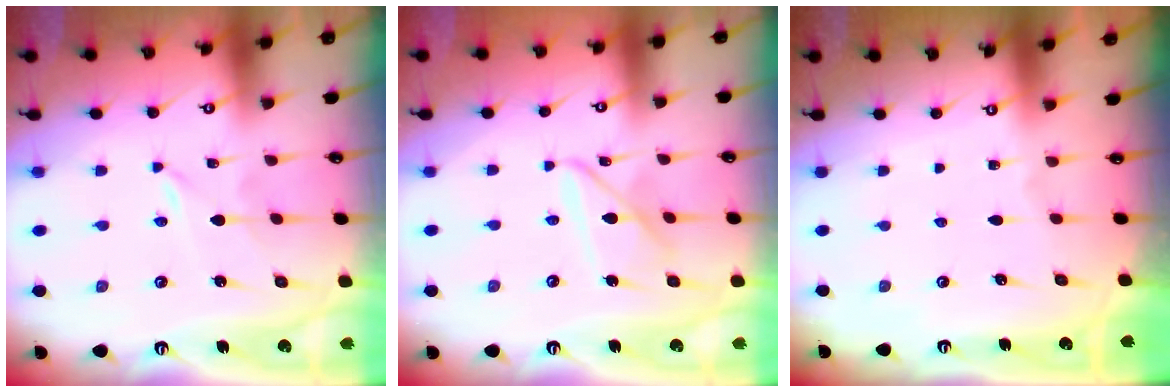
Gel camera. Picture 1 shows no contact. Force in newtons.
{"total": 11.0, "press": 11.0, "slide": 1.0}
{"total": 0.0}